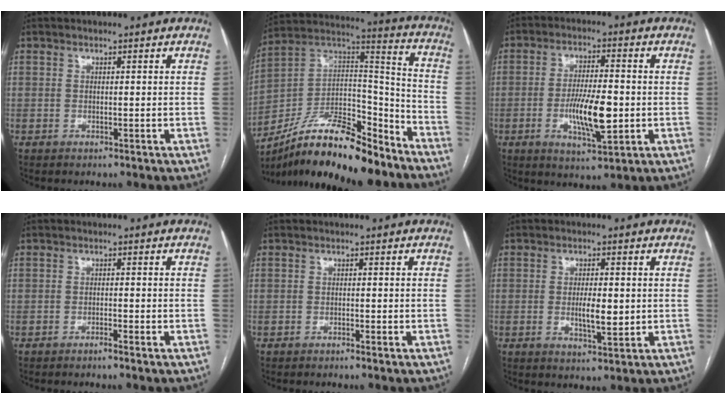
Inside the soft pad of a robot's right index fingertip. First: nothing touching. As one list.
[{"total": 20.7, "force": [-16.0, 6.0, 11.8], "torque": [-0.213, 0.030, -0.275]}, {"total": 9.4, "force": [-1.8, 2.2, 9.0], "torque": [-0.164, -0.008, -0.028]}, {"total": 1.3, "force": [-1.0, -0.2, 0.9], "torque": [-0.016, 0.001, -0.018]}, {"total": 0.8, "force": [-0.6, 0.0, 0.5], "torque": [-0.012, 0.000, -0.010]}, {"total": 4.8, "force": [-0.3, 1.4, 4.6], "torque": [-0.084, -0.007, -0.003]}]